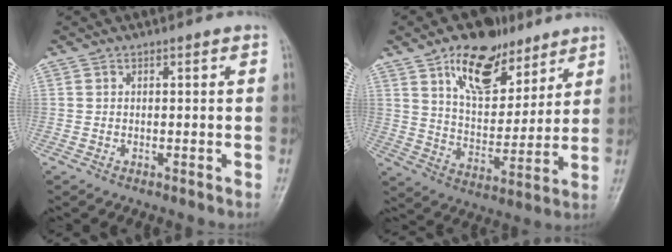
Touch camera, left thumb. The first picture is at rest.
{"total": 12.6, "force": [7.5, 8.1, 6.0], "torque": [-0.048, -0.037, 0.119]}